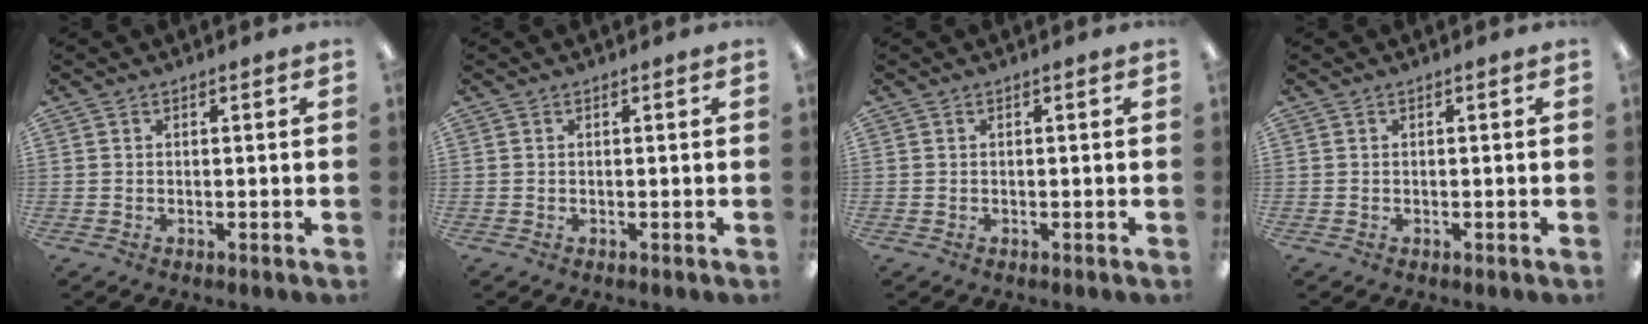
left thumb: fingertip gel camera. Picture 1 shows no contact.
{"total": 0.0}
{"total": 0.0}
{"total": 0.0}